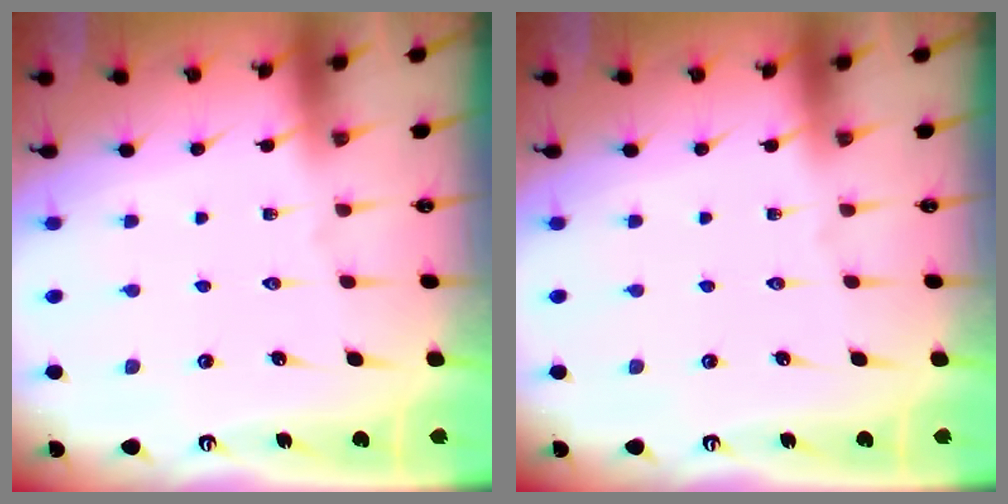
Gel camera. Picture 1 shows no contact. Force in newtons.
{"total": 0.0}